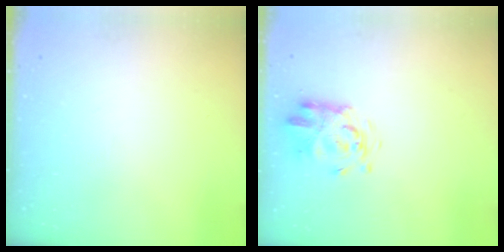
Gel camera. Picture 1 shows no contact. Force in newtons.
{"total": 3.4, "press": 3.3, "slide": 0.9}